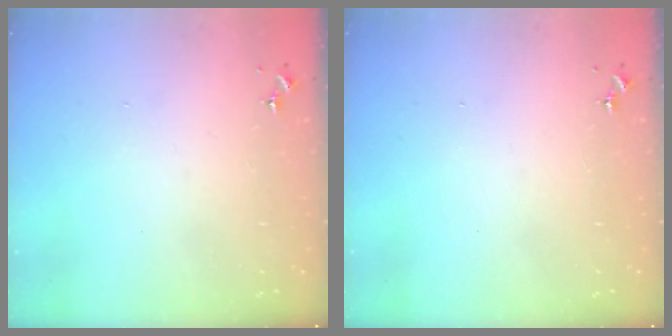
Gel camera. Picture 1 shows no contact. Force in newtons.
{"total": 0.0}